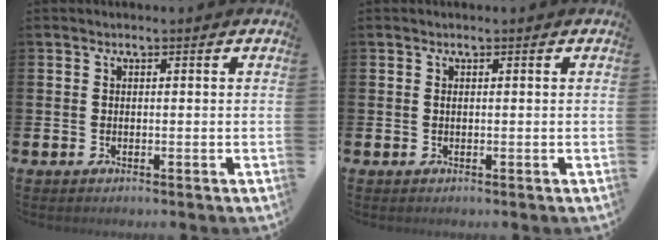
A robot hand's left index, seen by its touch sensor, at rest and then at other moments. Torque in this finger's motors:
{"motor_torque": [0.02, -0.12, -0.03, 0.02]}